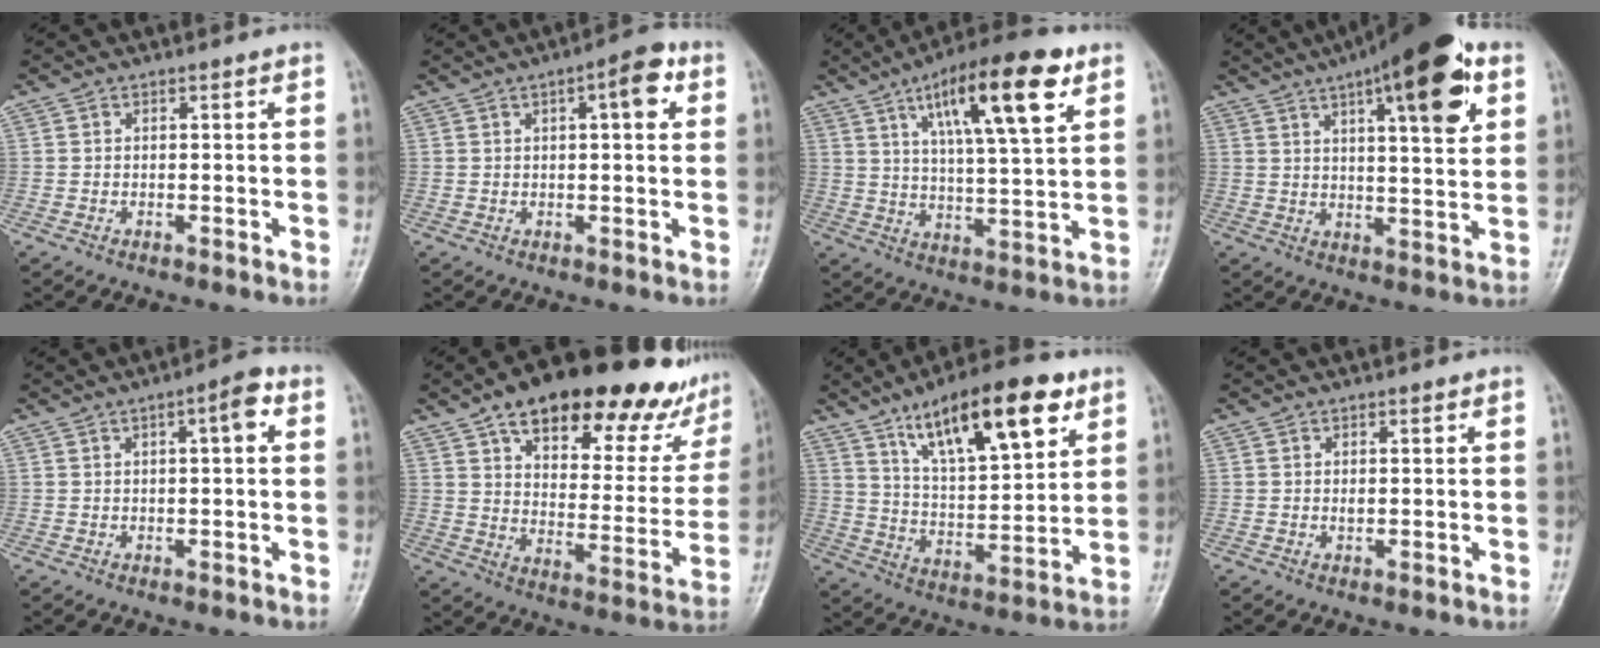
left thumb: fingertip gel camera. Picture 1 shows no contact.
{"total": 6.1, "force": [2.1, 2.1, 5.4], "torque": [-0.063, 0.007, 0.021]}
{"total": 17.3, "force": [8.3, 4.2, 14.6], "torque": [-0.222, -0.022, 0.133]}
{"total": 18.4, "force": [8.9, 5.2, 15.2], "torque": [-0.199, -0.020, 0.126]}
{"total": 4.6, "force": [1.3, 1.3, 4.2], "torque": [-0.059, 0.010, 0.015]}
{"total": 27.4, "force": [18.9, 10.7, 16.6], "torque": [-0.194, -0.051, 0.262]}
{"total": 19.6, "force": [10.9, 6.7, 14.9], "torque": [-0.208, -0.041, 0.185]}
{"total": 1.0, "force": [0.4, 0.5, 0.8], "torque": [-0.013, -0.002, 0.008]}